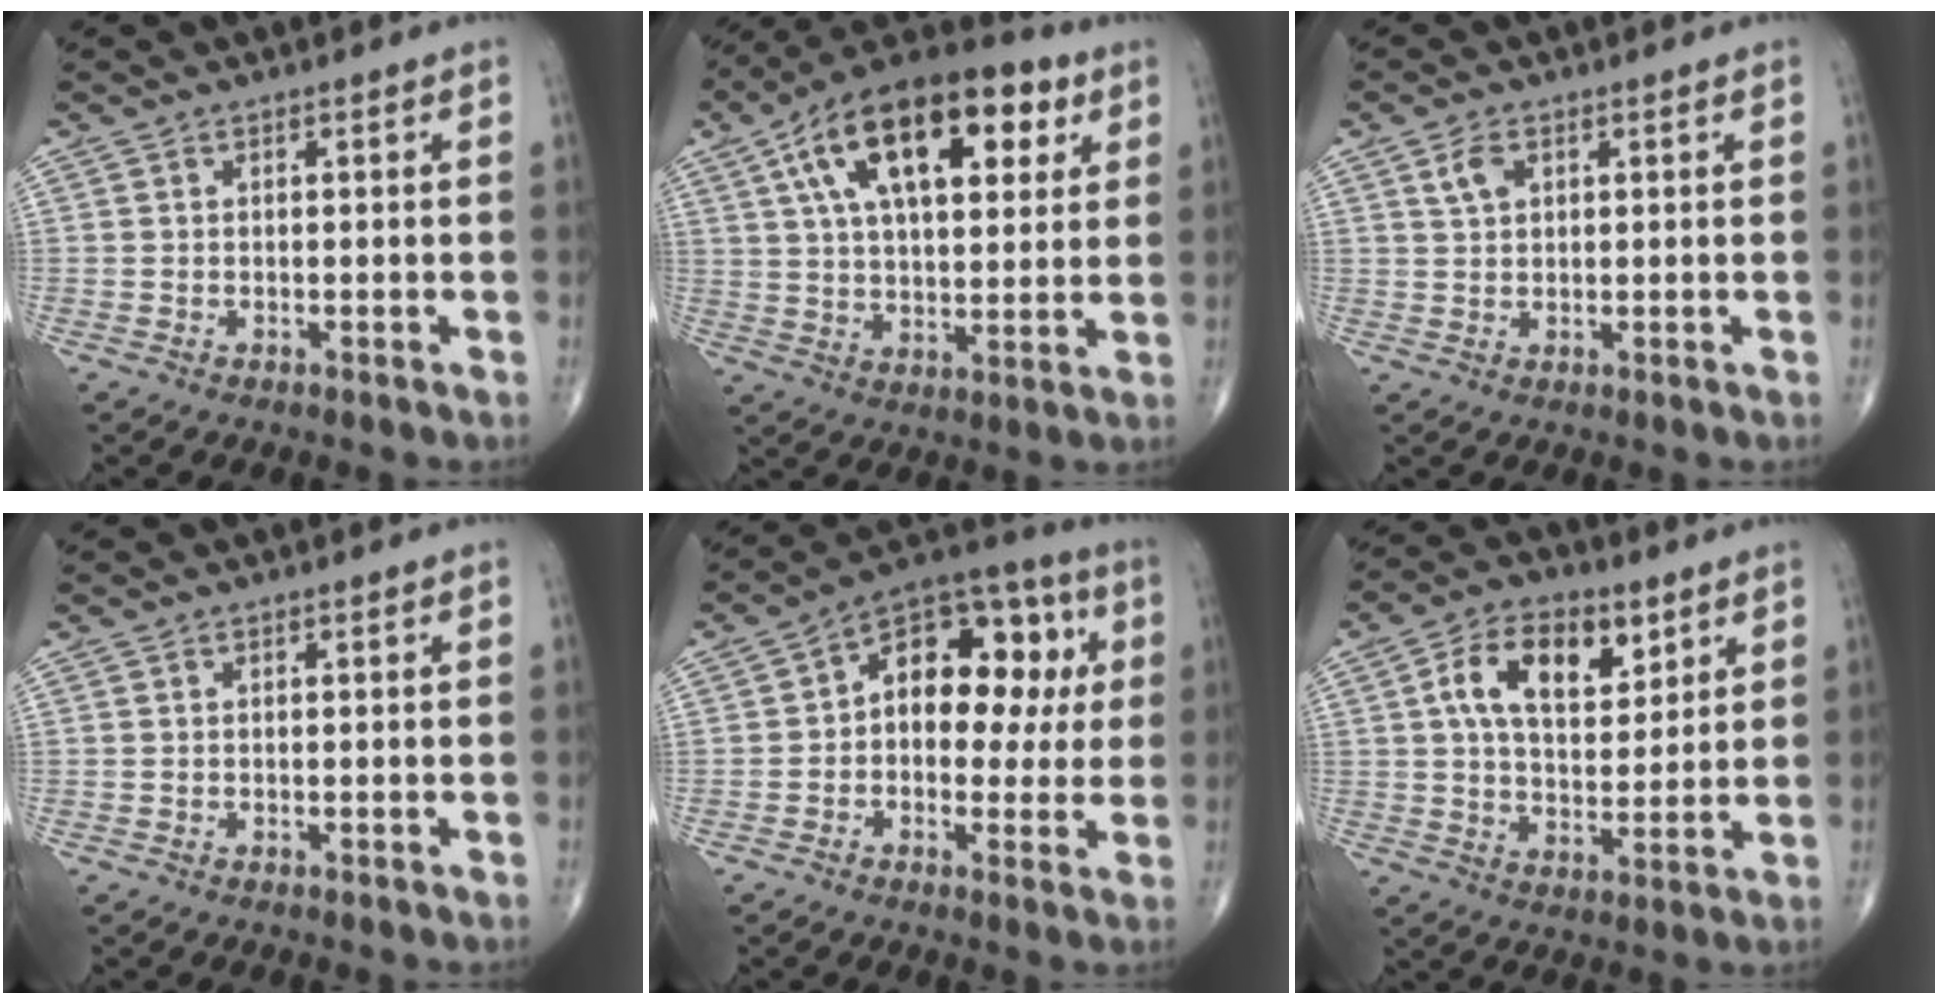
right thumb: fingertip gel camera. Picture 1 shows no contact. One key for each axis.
{"total": 23.2, "fx": 9.1, "fy": 11.3, "fz": 18.0, "tx": -0.281, "ty": 0.004, "tz": 0.146}
{"total": 3.2, "fx": 1.5, "fy": 2.0, "fz": 2.1, "tx": -0.037, "ty": -0.001, "tz": 0.030}
{"total": 0.0}
{"total": 16.6, "fx": 2.2, "fy": 10.5, "fz": 12.7, "tx": -0.127, "ty": 0.039, "tz": 0.022}
{"total": 13.7, "fx": 5.2, "fy": 7.9, "fz": 9.9, "tx": -0.138, "ty": -0.011, "tz": 0.090}